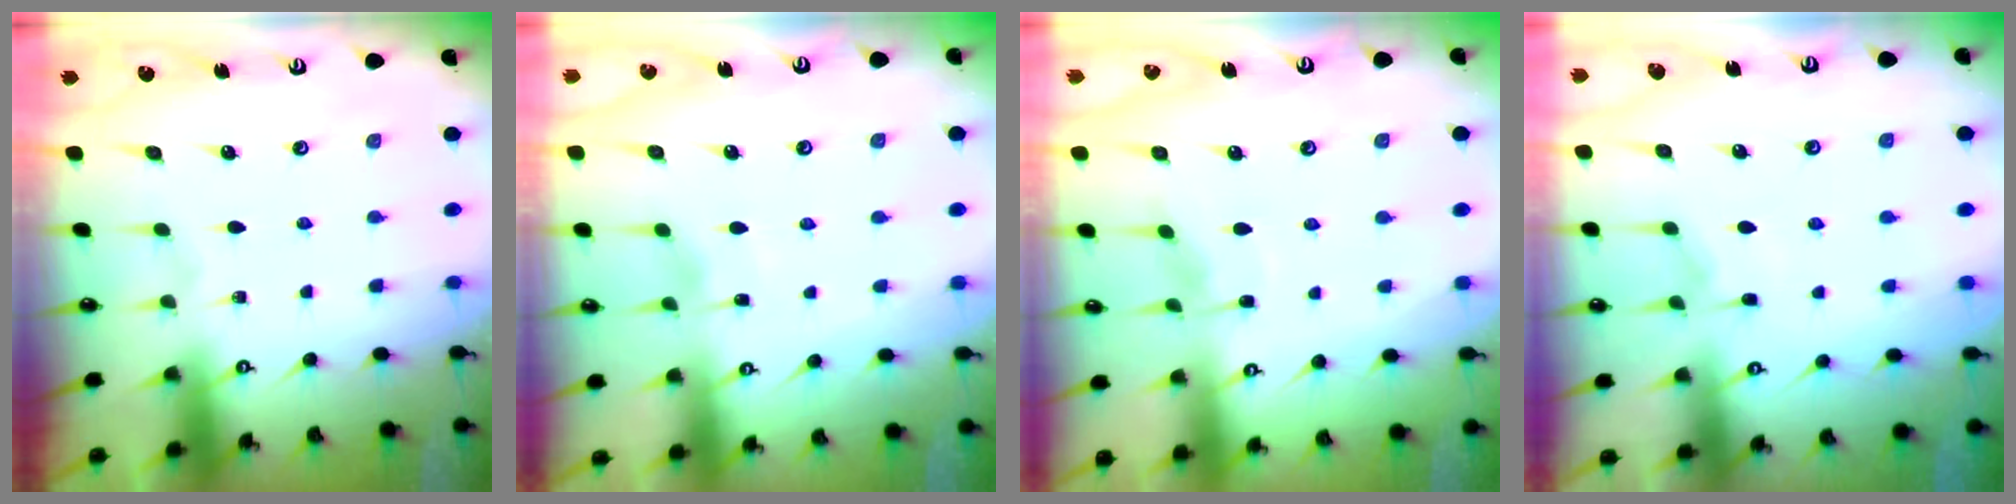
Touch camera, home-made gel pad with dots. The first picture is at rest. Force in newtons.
{"total": 3.0, "press": 2.9, "slide": 0.3}
{"total": 3.9, "press": 3.8, "slide": 0.5}
{"total": 4.3, "press": 4.3, "slide": 0.4}